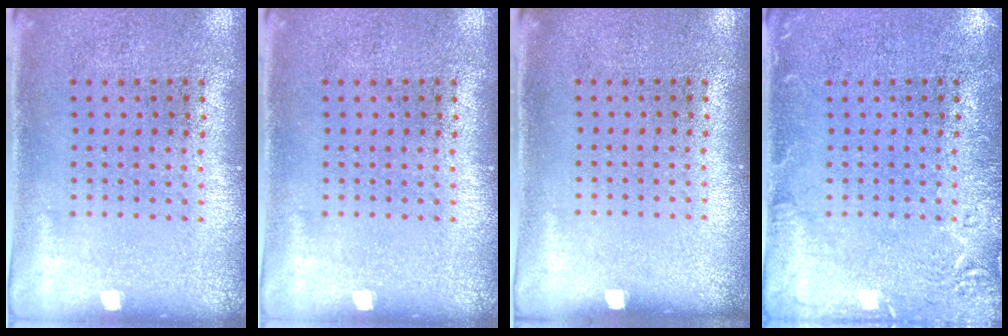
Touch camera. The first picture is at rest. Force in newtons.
{"total": 0.0}
{"total": 0.0}
{"total": 2.4, "press": 2.4, "slide": 0.4}